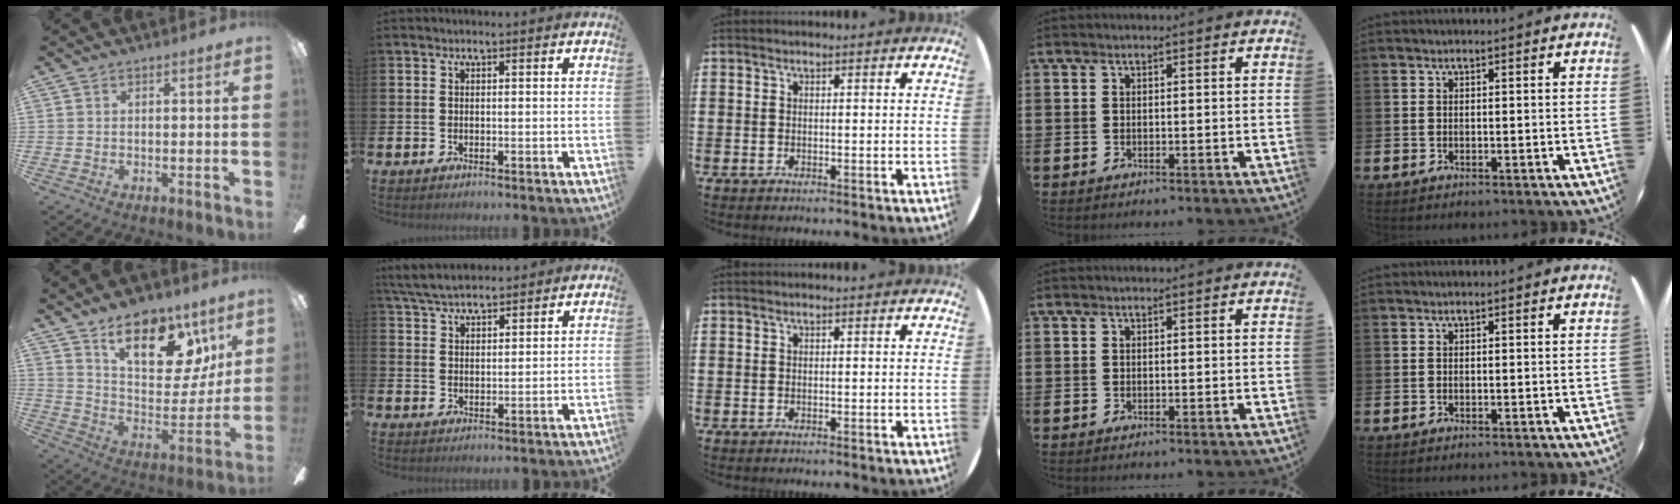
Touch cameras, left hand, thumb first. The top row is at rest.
{"thumb": {"total": 19.8, "force": [12.2, 10.3, 11.7], "torque": [-0.163, -0.068, 0.209]}, "index": {"total": 5.2, "force": [5.0, 0.9, 1.0], "torque": [-0.039, -0.017, 0.093]}}